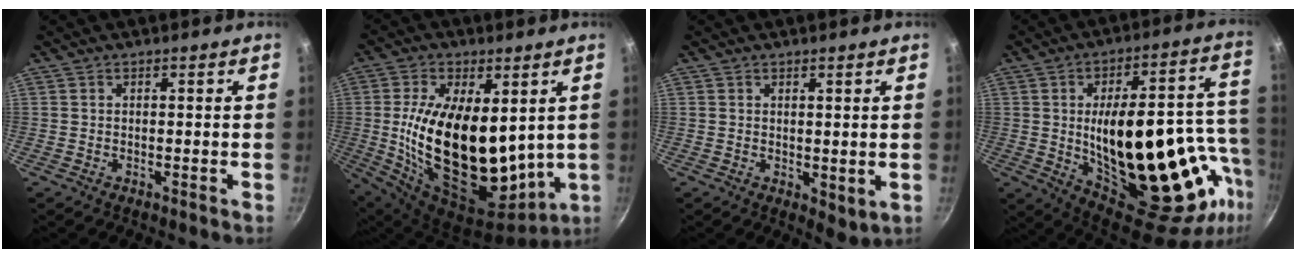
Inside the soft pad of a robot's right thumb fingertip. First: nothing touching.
{"total": 25.8, "force": [2.8, 13.9, 21.5], "torque": [-0.375, -0.036, 0.067]}
{"total": 3.3, "force": [0.8, 1.9, 2.6], "torque": [-0.035, -0.013, 0.015]}
{"total": 32.4, "force": [-3.9, 13.8, 29.0], "torque": [-0.375, 0.005, -0.028]}